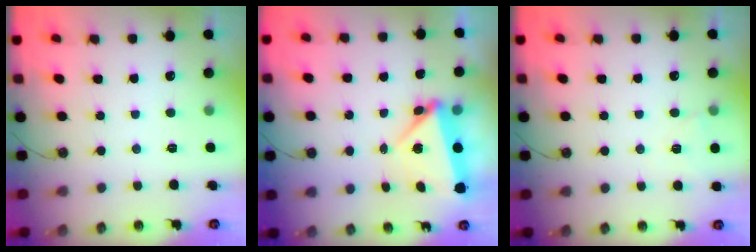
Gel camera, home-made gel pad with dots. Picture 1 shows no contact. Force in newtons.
{"total": 6.2, "press": 6.1, "slide": 1.2}
{"total": 4.8, "press": 4.3, "slide": 2.1}